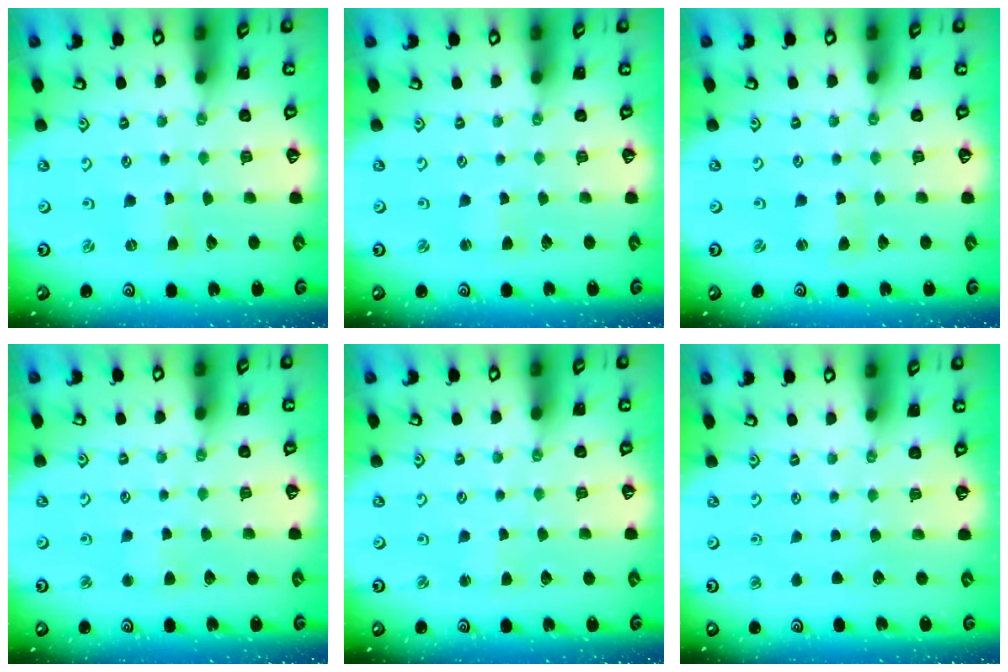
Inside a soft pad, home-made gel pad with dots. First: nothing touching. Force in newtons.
{"total": 1.3, "press": 1.3, "slide": 0.2}
{"total": 1.3, "press": 1.2, "slide": 0.3}
{"total": 2.4, "press": 2.3, "slide": 0.5}
{"total": 1.6, "press": 1.6, "slide": 0.3}
{"total": 0.0}